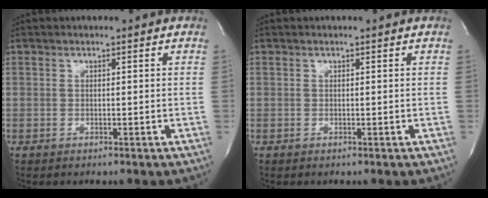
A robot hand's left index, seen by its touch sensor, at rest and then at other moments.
{"total": 0.0}